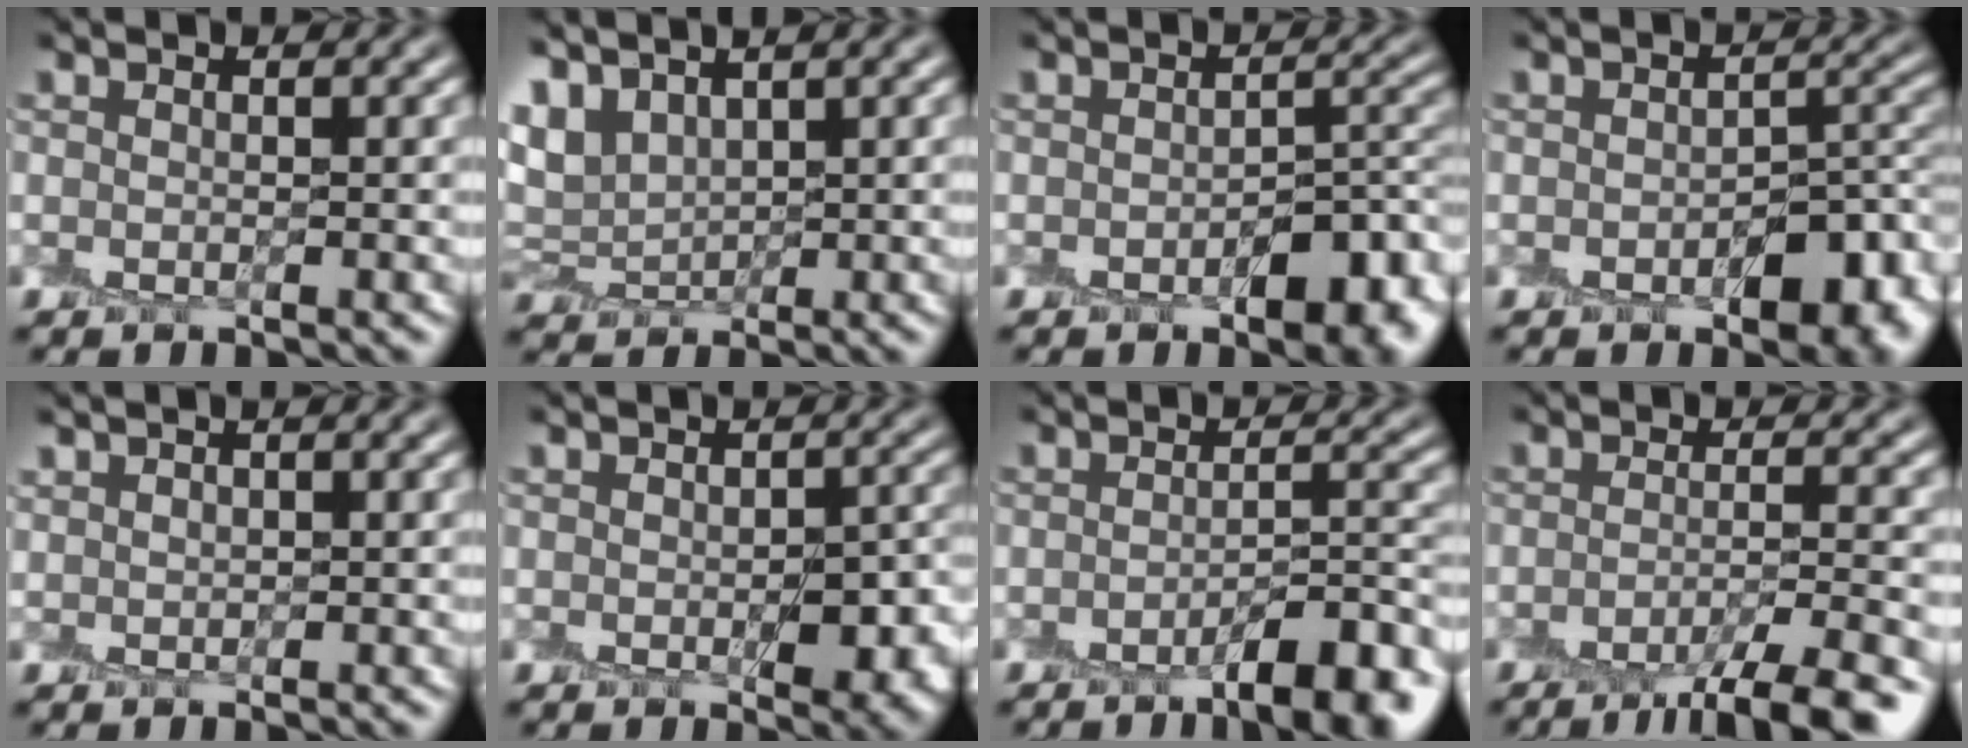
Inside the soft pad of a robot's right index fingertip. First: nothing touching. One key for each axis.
{"total": 3.8, "fx": 3.2, "fy": 1.6, "fz": 1.3, "tx": -0.029, "ty": 0.009, "tz": 0.067}
{"total": 5.0, "fx": -2.7, "fy": 2.1, "fz": 3.6, "tx": -0.040, "ty": 0.001, "tz": -0.035}
{"total": 5.6, "fx": -2.8, "fy": 2.9, "fz": 4.0, "tx": -0.046, "ty": -0.002, "tz": -0.036}
{"total": 0.6, "fx": 0.4, "fy": 0.4, "fz": -0.2, "tx": 0.006, "ty": -0.002, "tz": 0.009}
{"total": 4.7, "fx": -1.1, "fy": 2.8, "fz": 3.6, "tx": -0.045, "ty": -0.005, "tz": -0.010}
{"total": 7.0, "fx": -4.6, "fy": 1.7, "fz": 5.0, "tx": -0.062, "ty": -0.006, "tz": -0.067}
{"total": 6.9, "fx": -4.7, "fy": 1.2, "fz": 5.0, "tx": -0.066, "ty": -0.003, "tz": -0.070}